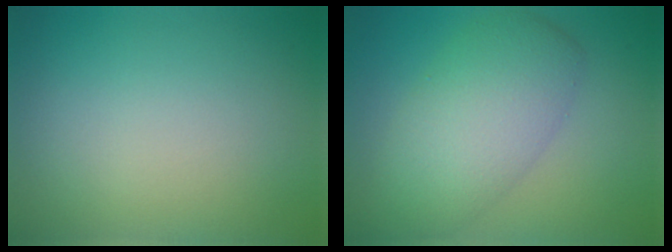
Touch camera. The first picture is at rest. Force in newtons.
{"total": 7.1, "press": 7.0, "slide": 0.5}